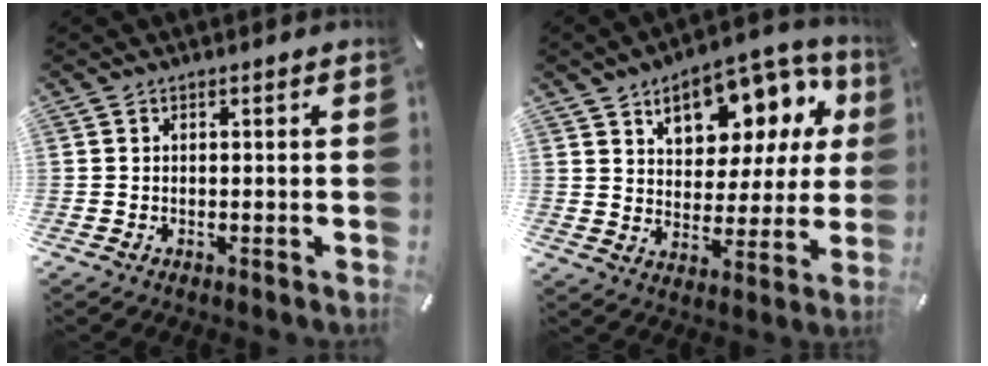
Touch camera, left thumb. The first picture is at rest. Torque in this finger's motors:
{"motor_torque": [2.45, 2.56, 0.48, -0.29, 0.11]}